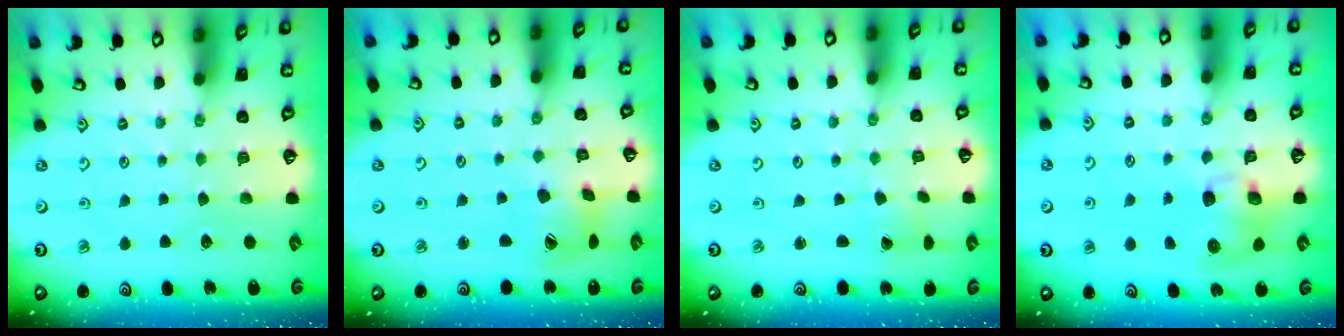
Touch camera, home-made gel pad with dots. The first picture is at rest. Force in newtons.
{"total": 10.1, "press": 10.0, "slide": 1.2}
{"total": 0.7, "press": 0.7, "slide": 0.1}
{"total": 8.2, "press": 8.1, "slide": 1.2}